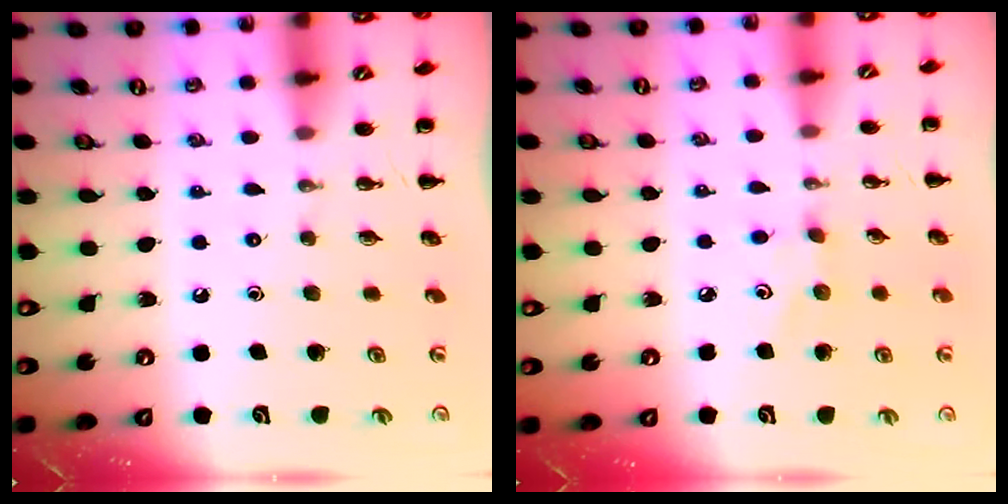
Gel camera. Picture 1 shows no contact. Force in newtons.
{"total": 2.5, "press": 2.4, "slide": 0.7}